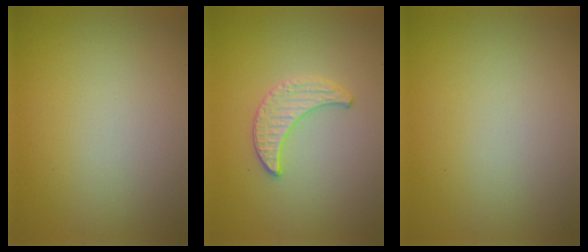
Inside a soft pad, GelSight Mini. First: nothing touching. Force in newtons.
{"total": 1.5, "press": 1.5, "slide": 0.1}
{"total": 0.0}